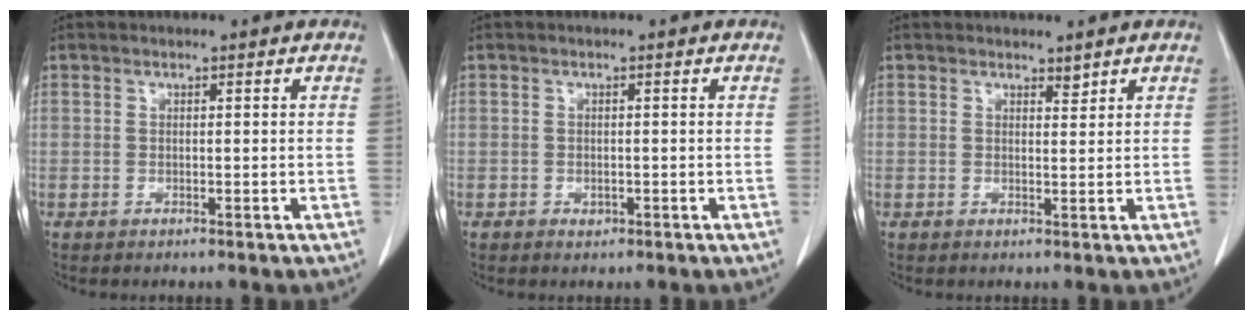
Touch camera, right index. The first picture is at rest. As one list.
[{"total": 0.9, "force": [-0.5, 0.7, 0.3], "torque": [-0.006, 0.002, -0.003]}, {"total": 1.0, "force": [0.9, 0.3, 0.3], "torque": [-0.009, -0.007, 0.015]}]